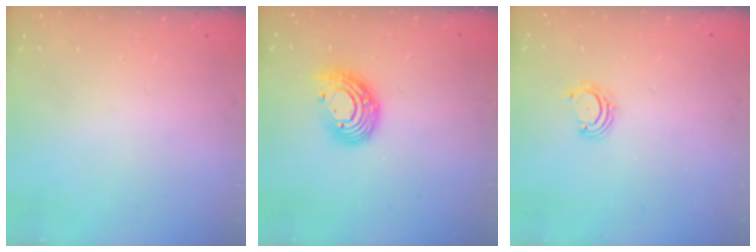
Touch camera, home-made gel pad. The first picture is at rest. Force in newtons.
{"total": 11.6, "press": 11.5, "slide": 1.1}
{"total": 3.1, "press": 3.1, "slide": 0.5}